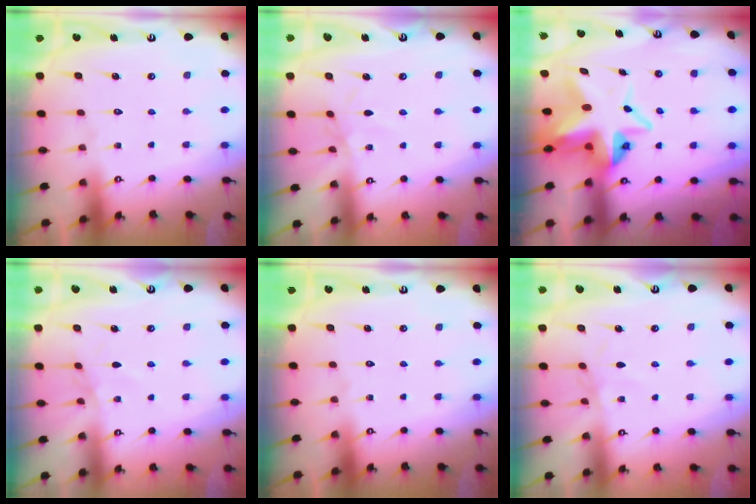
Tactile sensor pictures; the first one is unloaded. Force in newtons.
{"total": 2.2, "press": 2.1, "slide": 0.5}
{"total": 9.8, "press": 9.7, "slide": 1.0}
{"total": 3.7, "press": 3.7, "slide": 0.5}
{"total": 0.0}
{"total": 2.2, "press": 2.2, "slide": 0.4}